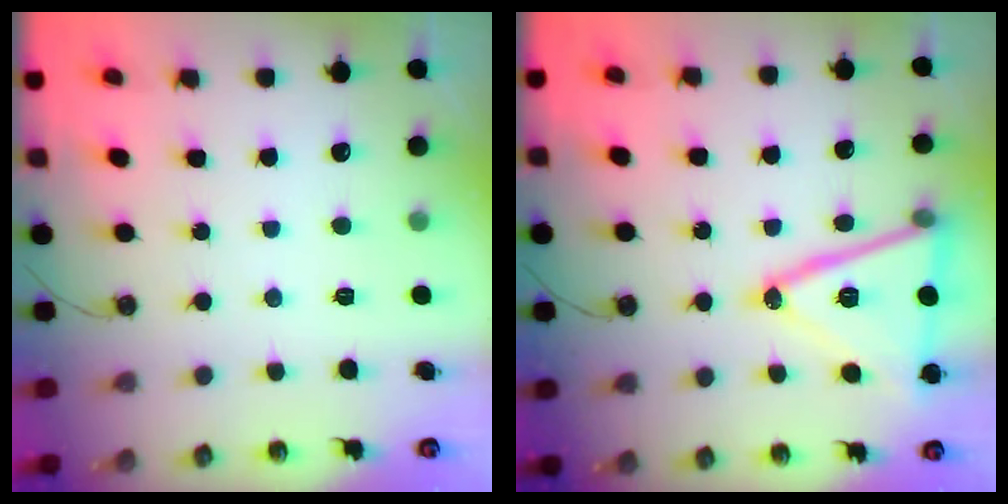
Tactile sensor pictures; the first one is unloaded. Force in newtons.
{"total": 19.4, "press": 19.1, "slide": 3.4}